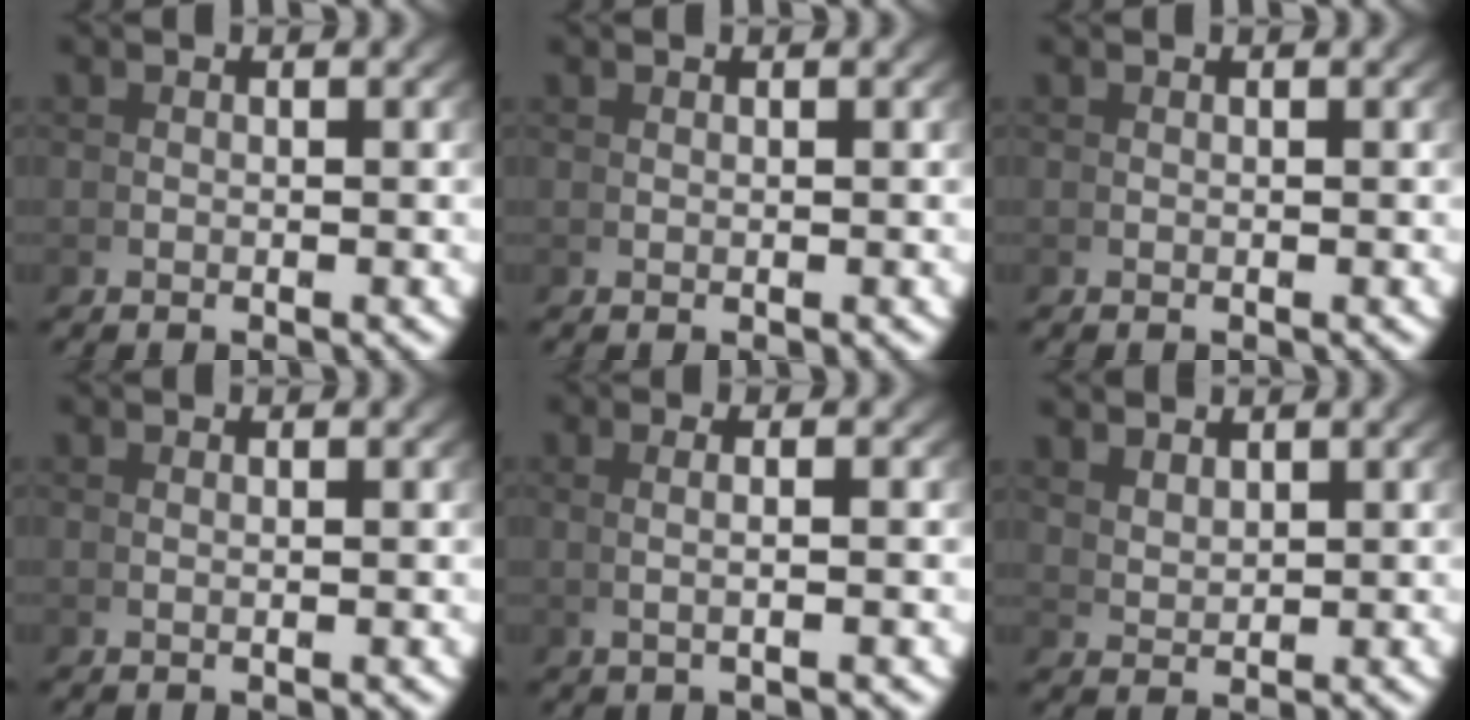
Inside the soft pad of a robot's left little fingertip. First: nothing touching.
{"total": 0.9, "force": [0.5, -0.6, -0.2], "torque": [0.007, 0.000, 0.012]}
{"total": 0.0}
{"total": 0.6, "force": [0.4, -0.5, 0.1], "torque": [-0.001, 0.000, 0.008]}
{"total": 1.8, "force": [0.4, -0.7, 1.6], "torque": [-0.029, 0.006, 0.011]}
{"total": 2.3, "force": [2.2, -0.3, 0.4], "torque": [-0.003, -0.005, 0.055]}